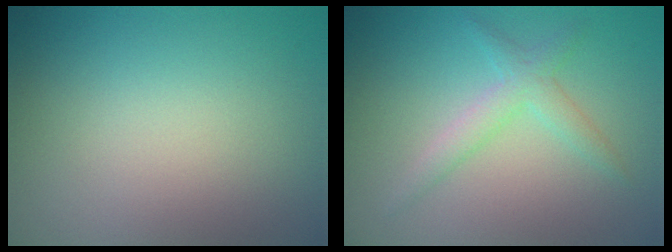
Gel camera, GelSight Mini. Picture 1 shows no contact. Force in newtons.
{"total": 2.2, "press": 2.2, "slide": 0.2}